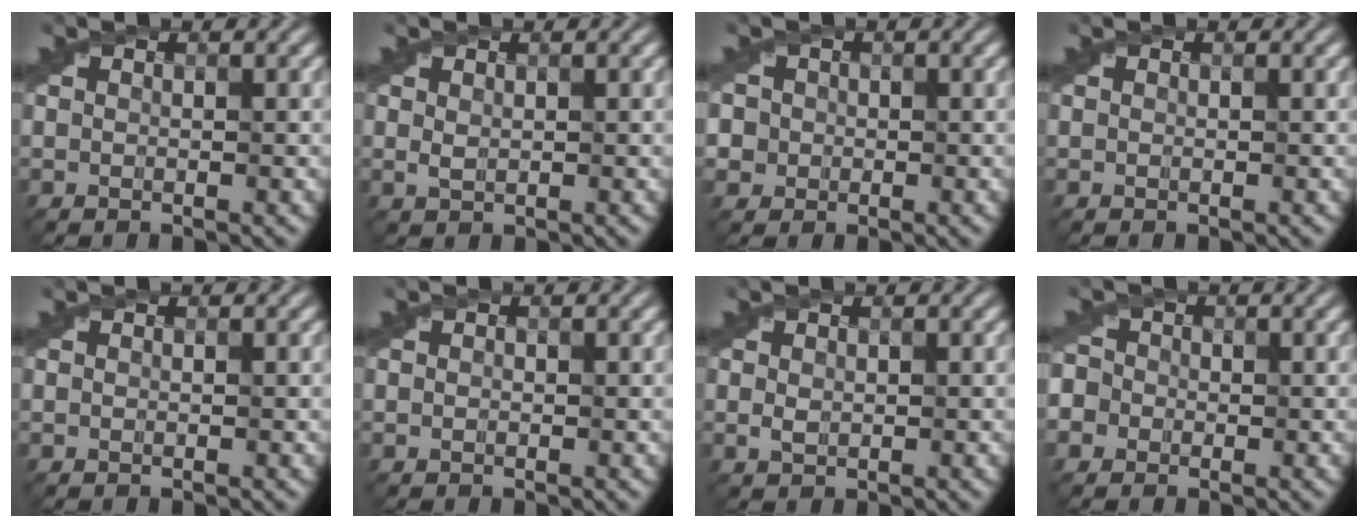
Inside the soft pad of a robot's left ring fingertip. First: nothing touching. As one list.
[{"total": 0.9, "force": [0.3, 0.5, 0.6], "torque": [-0.018, -0.002, 0.011]}, {"total": 3.7, "force": [0.0, 3.6, 1.0], "torque": [-0.015, 0.021, -0.015]}, {"total": 0.0}, {"total": 0.0}, {"total": 0.0}, {"total": 1.0, "force": [0.1, 0.8, 0.6], "torque": [-0.016, -0.001, 0.005]}, {"total": 3.9, "force": [-1.8, 3.3, 1.0], "torque": [-0.002, 0.008, -0.048]}]